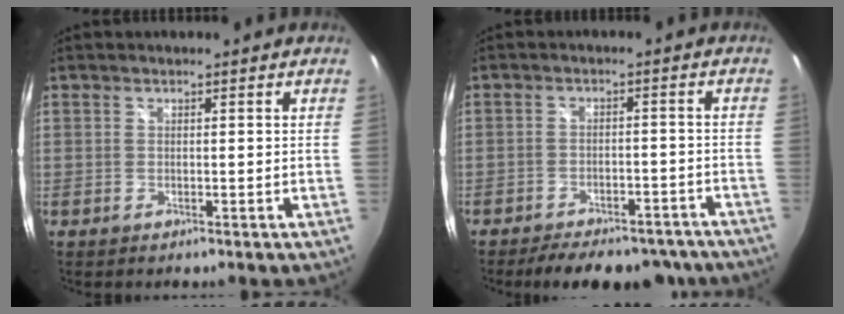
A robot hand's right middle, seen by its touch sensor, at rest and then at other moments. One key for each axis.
{"total": 14.9, "fx": -12.3, "fy": 5.7, "fz": 6.1, "tx": -0.121, "ty": 0.007, "tz": -0.146}